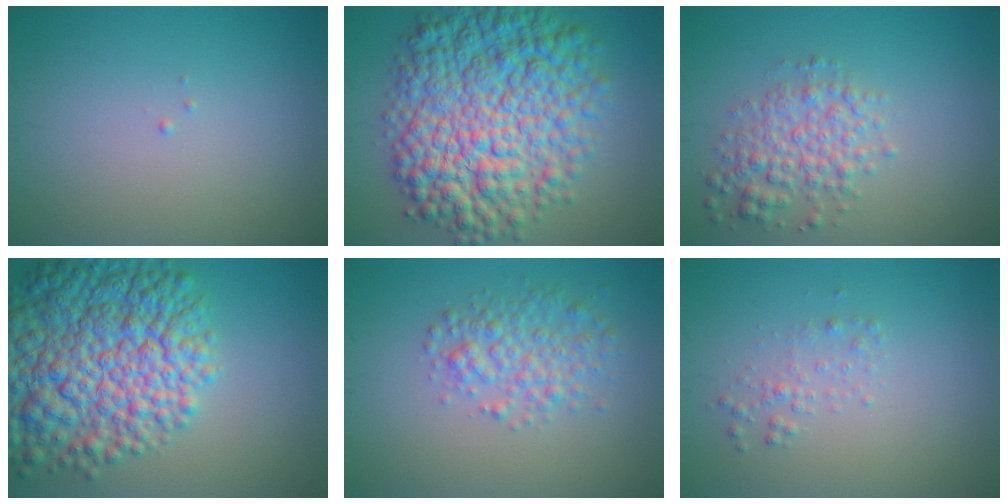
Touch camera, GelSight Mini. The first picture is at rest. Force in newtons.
{"total": 13.0, "press": 13.0, "slide": 0.1}
{"total": 3.8, "press": 3.8, "slide": 0.1}
{"total": 12.4, "press": 12.4, "slide": 0.5}
{"total": 3.5, "press": 3.5, "slide": 0.1}
{"total": 1.3, "press": 1.3, "slide": 0.0}